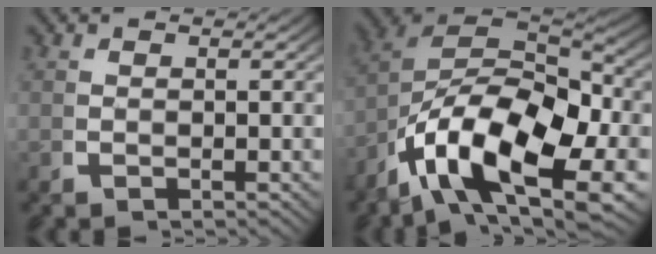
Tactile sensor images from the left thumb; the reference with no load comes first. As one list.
[{"total": 18.3, "force": [-2.1, 11.5, 14.1], "torque": [-0.296, -0.059, -0.016]}]